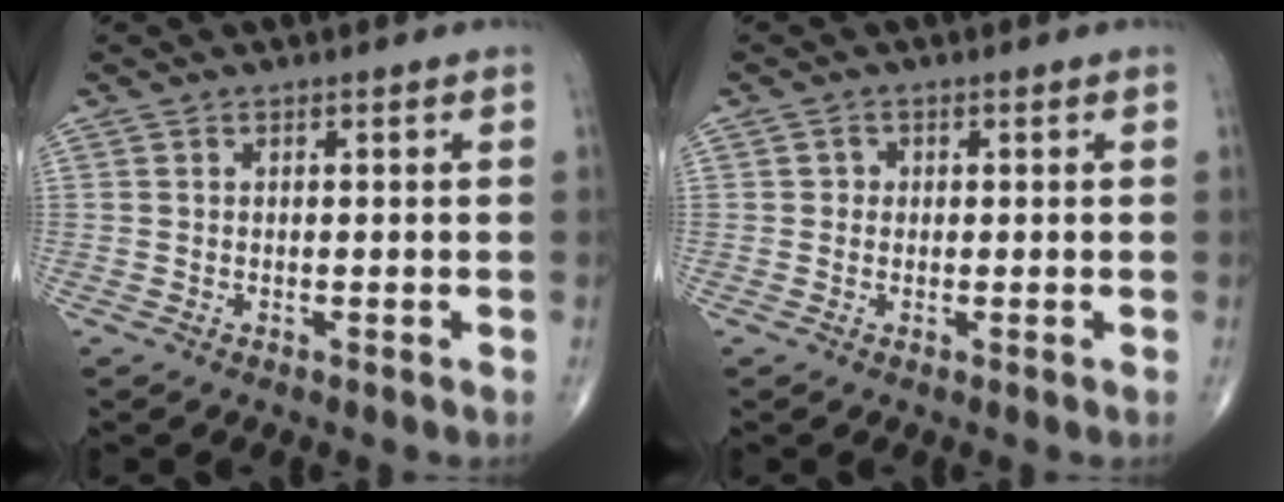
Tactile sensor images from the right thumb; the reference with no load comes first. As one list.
[{"total": 1.2, "force": [0.0, 1.2, 0.3], "torque": [0.002, 0.003, -0.002]}]